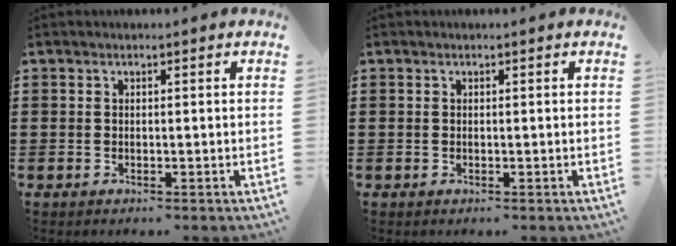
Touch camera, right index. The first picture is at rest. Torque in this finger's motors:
{"motor_torque": [-0.06, 0.02, 0.02, -0.01]}